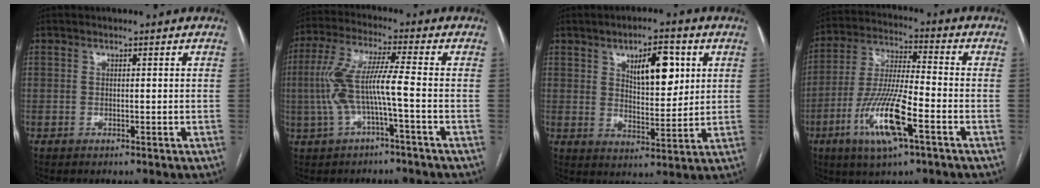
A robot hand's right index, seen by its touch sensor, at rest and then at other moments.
{"total": 8.8, "force": [-1.7, 0.5, 8.6], "torque": [-0.190, 0.023, -0.034]}
{"total": 9.1, "force": [3.6, 3.6, 7.6], "torque": [-0.116, 0.003, 0.061]}
{"total": 13.7, "force": [-5.7, 2.1, 12.3], "torque": [-0.250, -0.013, -0.104]}